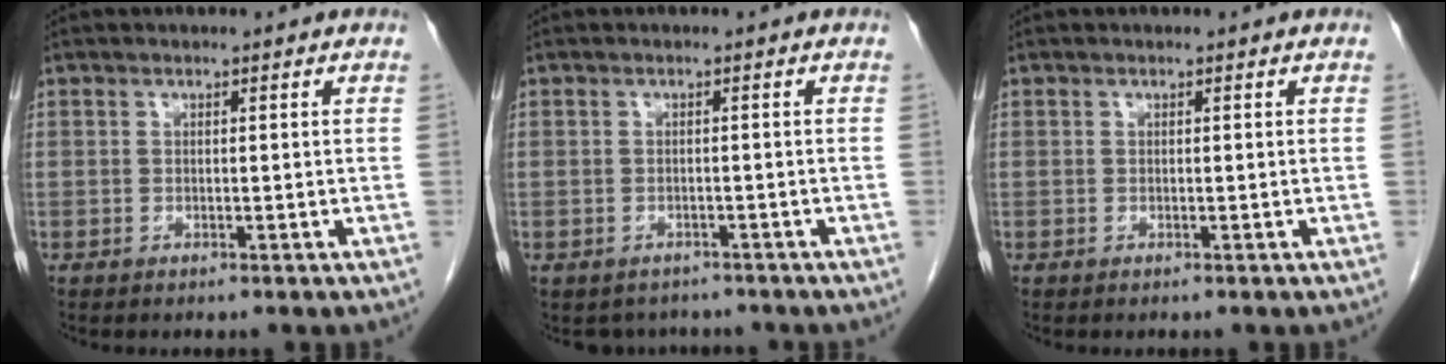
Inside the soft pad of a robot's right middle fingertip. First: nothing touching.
{"total": 3.7, "force": [-3.2, 1.8, 0.2], "torque": [-0.002, 0.004, -0.041]}
{"total": 0.0}